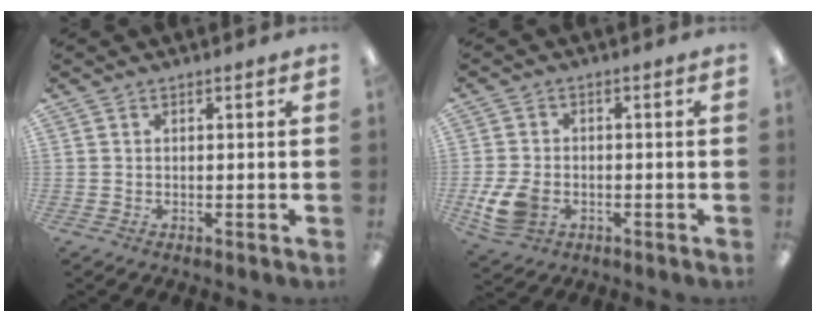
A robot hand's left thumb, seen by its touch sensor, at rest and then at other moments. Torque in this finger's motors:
{"motor_torque": [-0.15, 0.25, 0.04, -0.05, 0.02]}